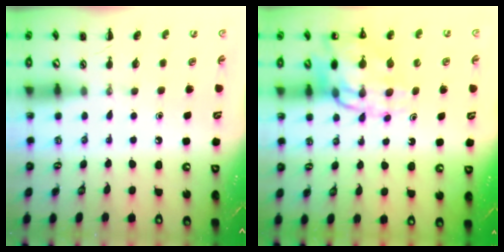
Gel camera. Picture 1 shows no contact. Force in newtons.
{"total": 13.1, "press": 12.6, "slide": 3.5}